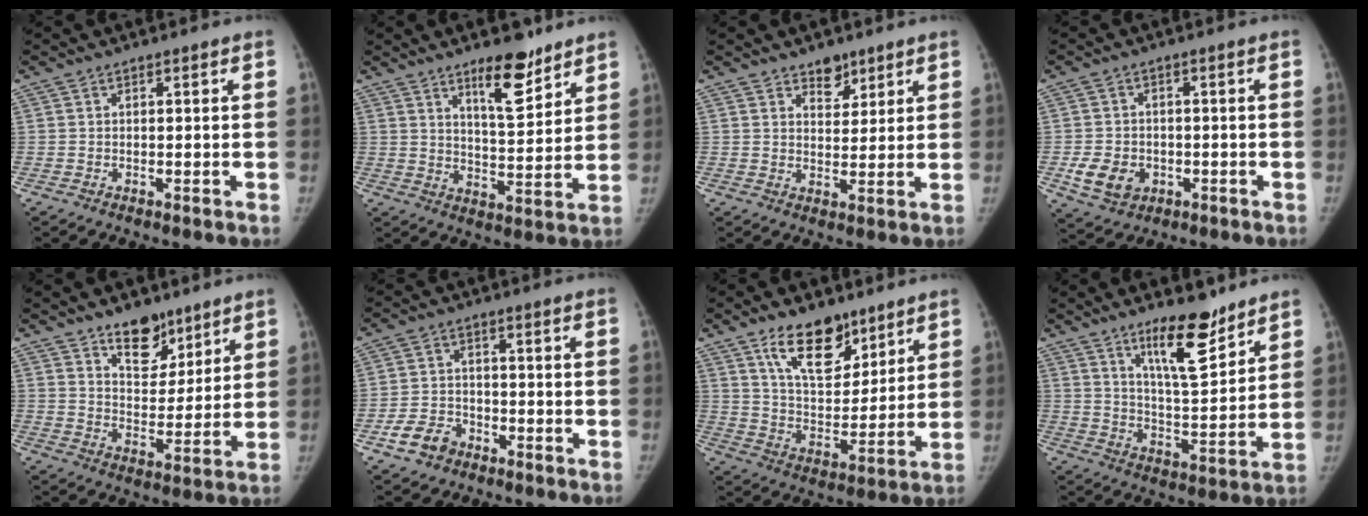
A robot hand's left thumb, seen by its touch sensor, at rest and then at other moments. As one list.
[{"total": 10.0, "force": [6.9, 3.2, 6.5], "torque": [-0.079, -0.052, 0.111]}, {"total": 4.4, "force": [3.2, 2.6, 1.7], "torque": [0.003, -0.023, 0.052]}, {"total": 7.3, "force": [-2.1, 5.8, 3.8], "torque": [-0.056, 0.006, -0.026]}, {"total": 9.7, "force": [6.8, 5.2, 4.4], "torque": [-0.034, -0.048, 0.115]}, {"total": 6.1, "force": [-3.7, 4.3, 2.3], "torque": [-0.034, 0.023, -0.063]}, {"total": 13.9, "force": [9.0, 7.2, 7.8], "torque": [-0.091, -0.060, 0.160]}, {"total": 12.2, "force": [8.5, 3.3, 8.1], "torque": [-0.110, -0.070, 0.147]}]